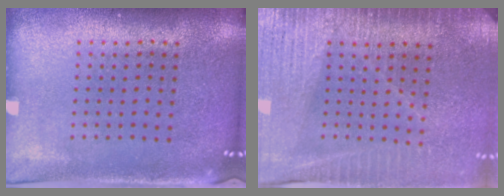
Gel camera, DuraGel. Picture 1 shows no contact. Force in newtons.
{"total": 3.4, "press": 3.2, "slide": 1.4}